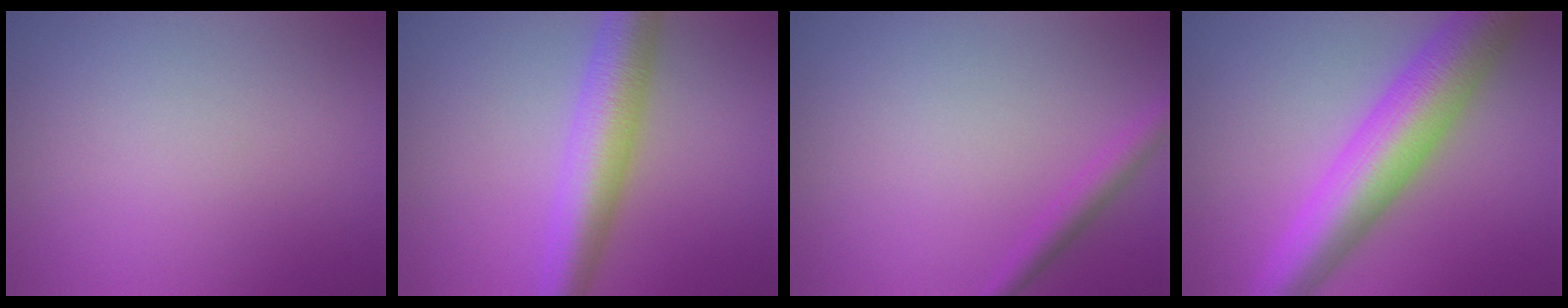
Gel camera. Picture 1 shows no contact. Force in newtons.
{"total": 6.3, "press": 6.3, "slide": 0.1}
{"total": 1.9, "press": 1.9, "slide": 0.0}
{"total": 9.2, "press": 9.2, "slide": 0.0}